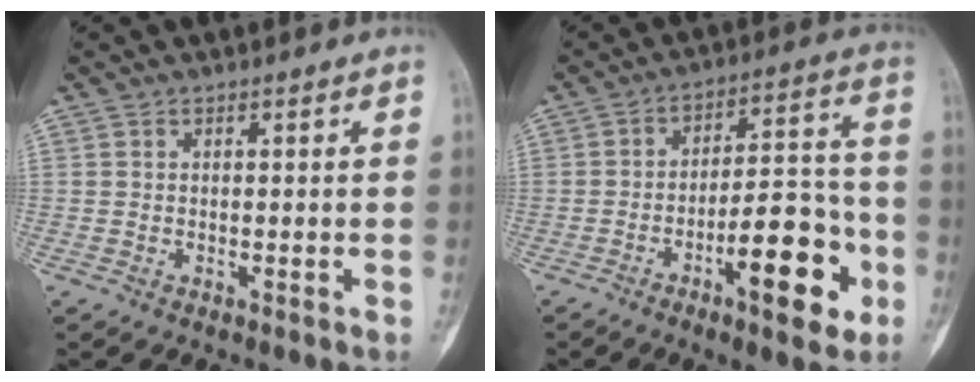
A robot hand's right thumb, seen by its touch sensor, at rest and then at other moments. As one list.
[{"total": 15.7, "force": [-6.4, 5.5, 13.3], "torque": [-0.171, 0.042, -0.092]}]